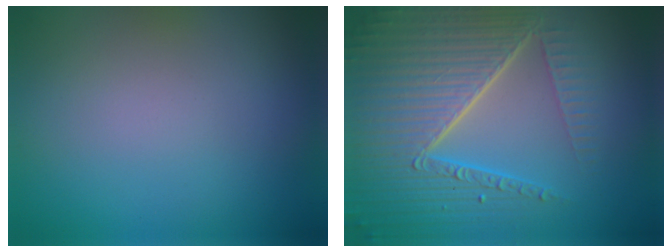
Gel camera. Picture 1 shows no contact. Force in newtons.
{"total": 9.3, "press": 6.1, "slide": 6.9}